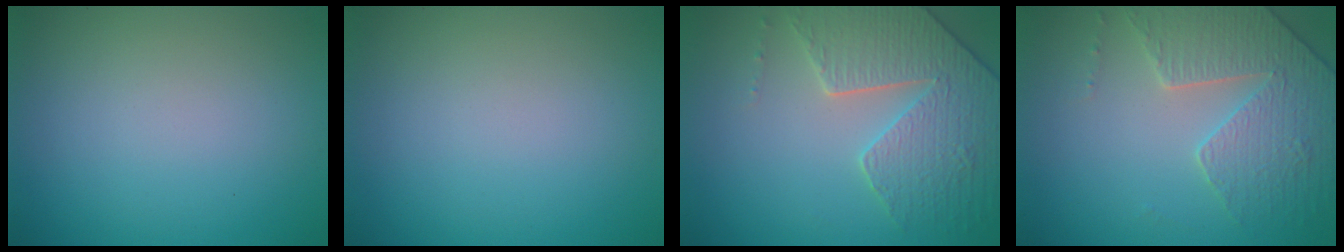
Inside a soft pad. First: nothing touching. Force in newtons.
{"total": 0.0}
{"total": 5.0, "press": 4.8, "slide": 1.3}
{"total": 3.9, "press": 3.8, "slide": 1.1}